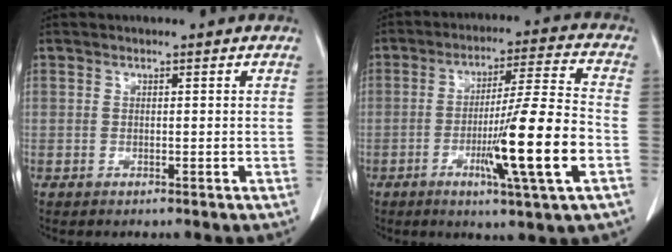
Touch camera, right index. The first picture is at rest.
{"total": 14.2, "force": [-4.3, -0.8, 13.6], "torque": [-0.227, -0.013, -0.075]}